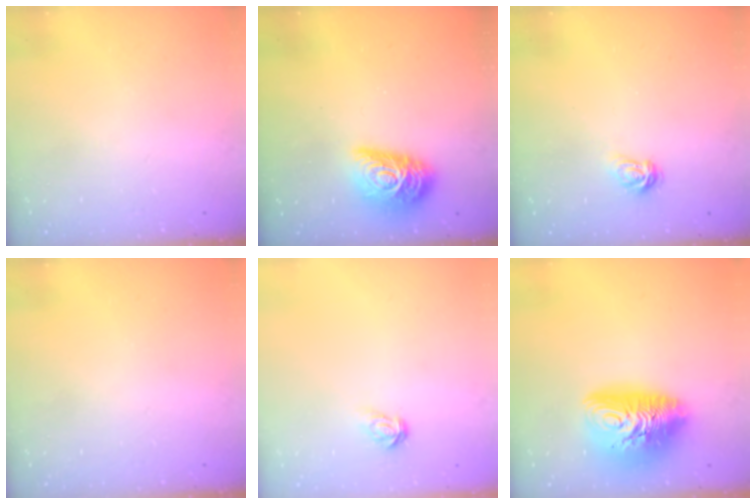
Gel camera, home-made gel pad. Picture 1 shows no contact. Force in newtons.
{"total": 14.9, "press": 14.9, "slide": 0.7}
{"total": 4.5, "press": 4.5, "slide": 0.6}
{"total": 0.0}
{"total": 3.6, "press": 3.6, "slide": 0.2}
{"total": 16.5, "press": 16.4, "slide": 1.4}